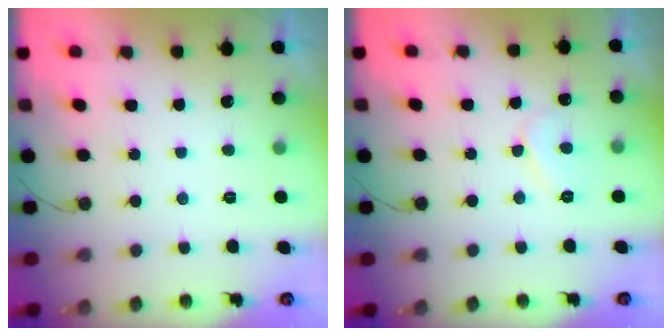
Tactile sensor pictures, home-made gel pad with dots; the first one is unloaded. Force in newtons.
{"total": 6.2, "press": 6.2, "slide": 0.5}